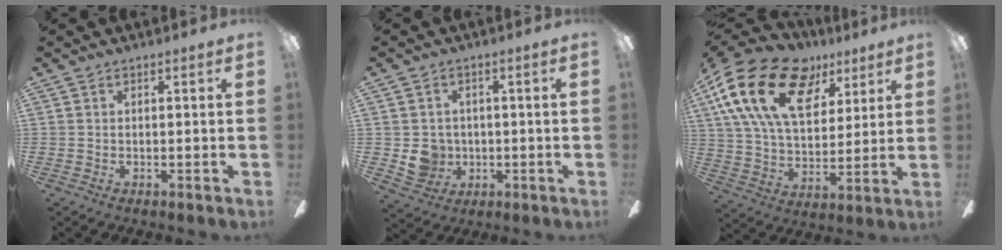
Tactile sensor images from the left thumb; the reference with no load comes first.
{"total": 6.4, "force": [0.1, 6.2, 1.5], "torque": [-0.039, 0.000, 0.009]}
{"total": 22.9, "force": [11.2, 13.5, 14.7], "torque": [-0.282, -0.040, 0.200]}